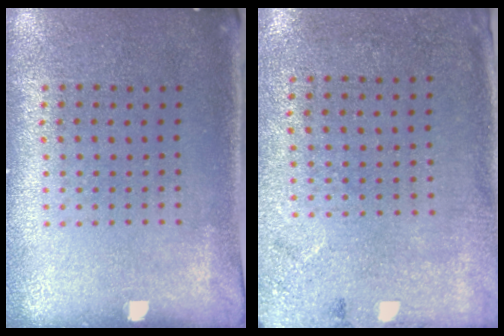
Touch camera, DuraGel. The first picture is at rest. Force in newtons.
{"total": 2.7, "press": 2.2, "slide": 1.6}